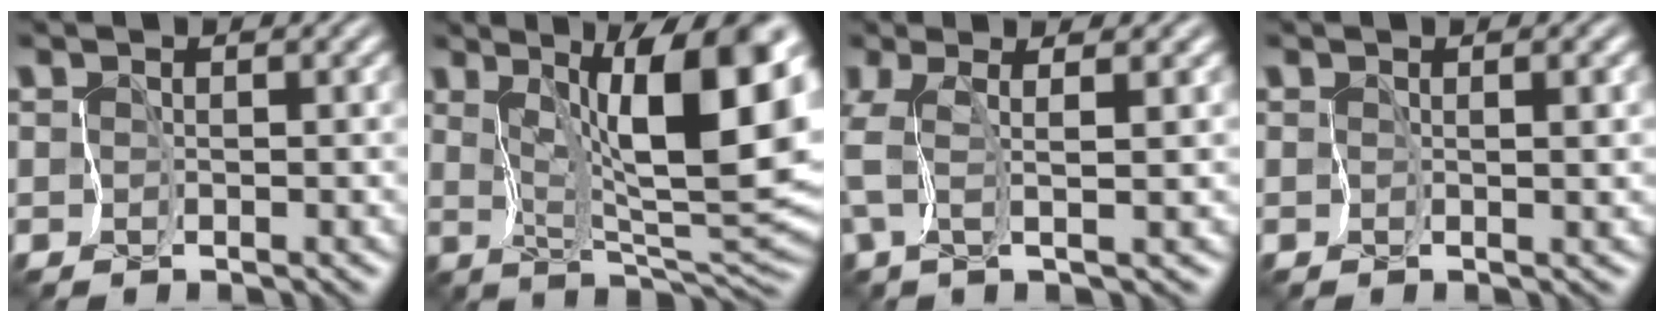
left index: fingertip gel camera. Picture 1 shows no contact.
{"total": 12.0, "force": [3.6, 3.1, 11.1], "torque": [-0.158, -0.011, 0.060]}
{"total": 2.8, "force": [0.4, 0.0, 2.8], "torque": [-0.058, 0.004, -0.001]}
{"total": 2.0, "force": [0.4, 0.5, 1.8], "torque": [-0.023, -0.002, 0.010]}